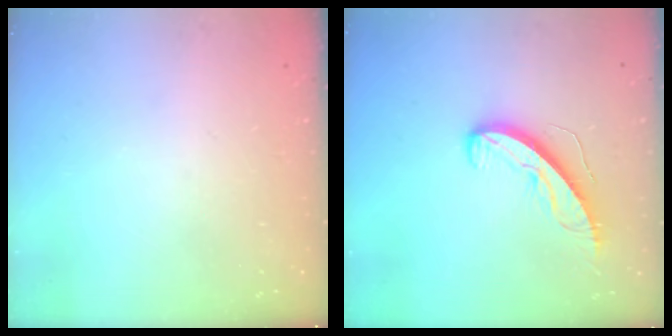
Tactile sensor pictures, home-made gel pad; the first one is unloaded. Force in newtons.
{"total": 9.1, "press": 9.1, "slide": 0.5}